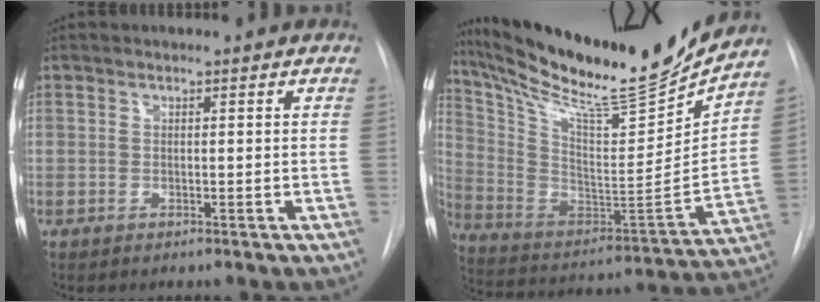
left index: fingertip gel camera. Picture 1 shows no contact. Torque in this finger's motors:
{"motor_torque": [0.86, -1.28, 0.26, 0.05]}